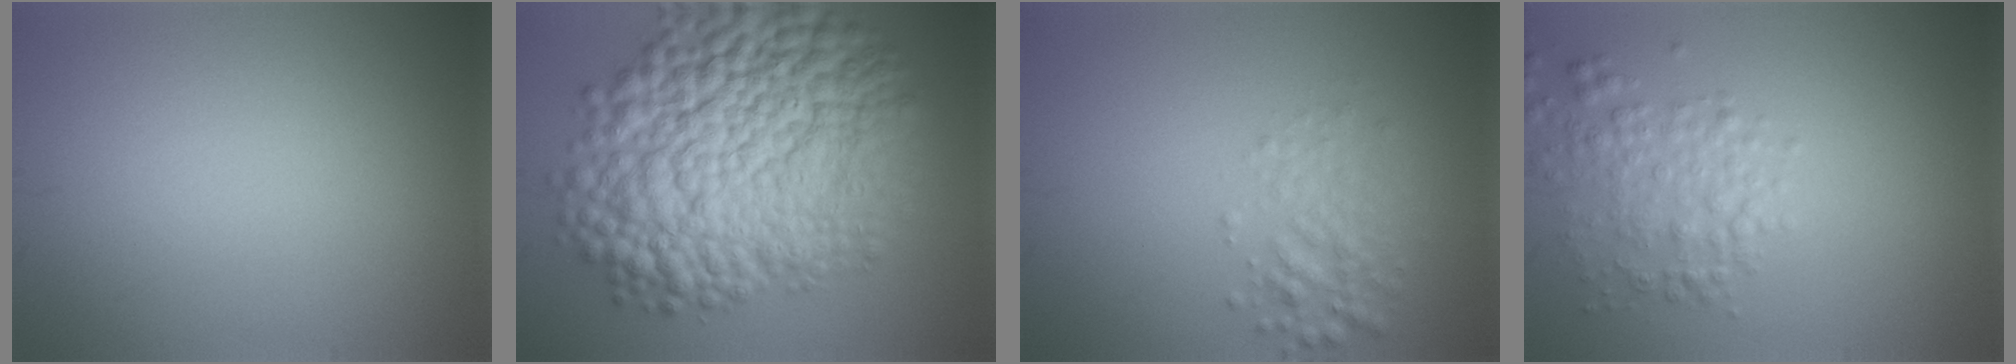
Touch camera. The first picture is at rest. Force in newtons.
{"total": 17.5, "press": 17.5, "slide": 0.6}
{"total": 2.4, "press": 2.4, "slide": 0.1}
{"total": 3.0, "press": 3.0, "slide": 0.1}